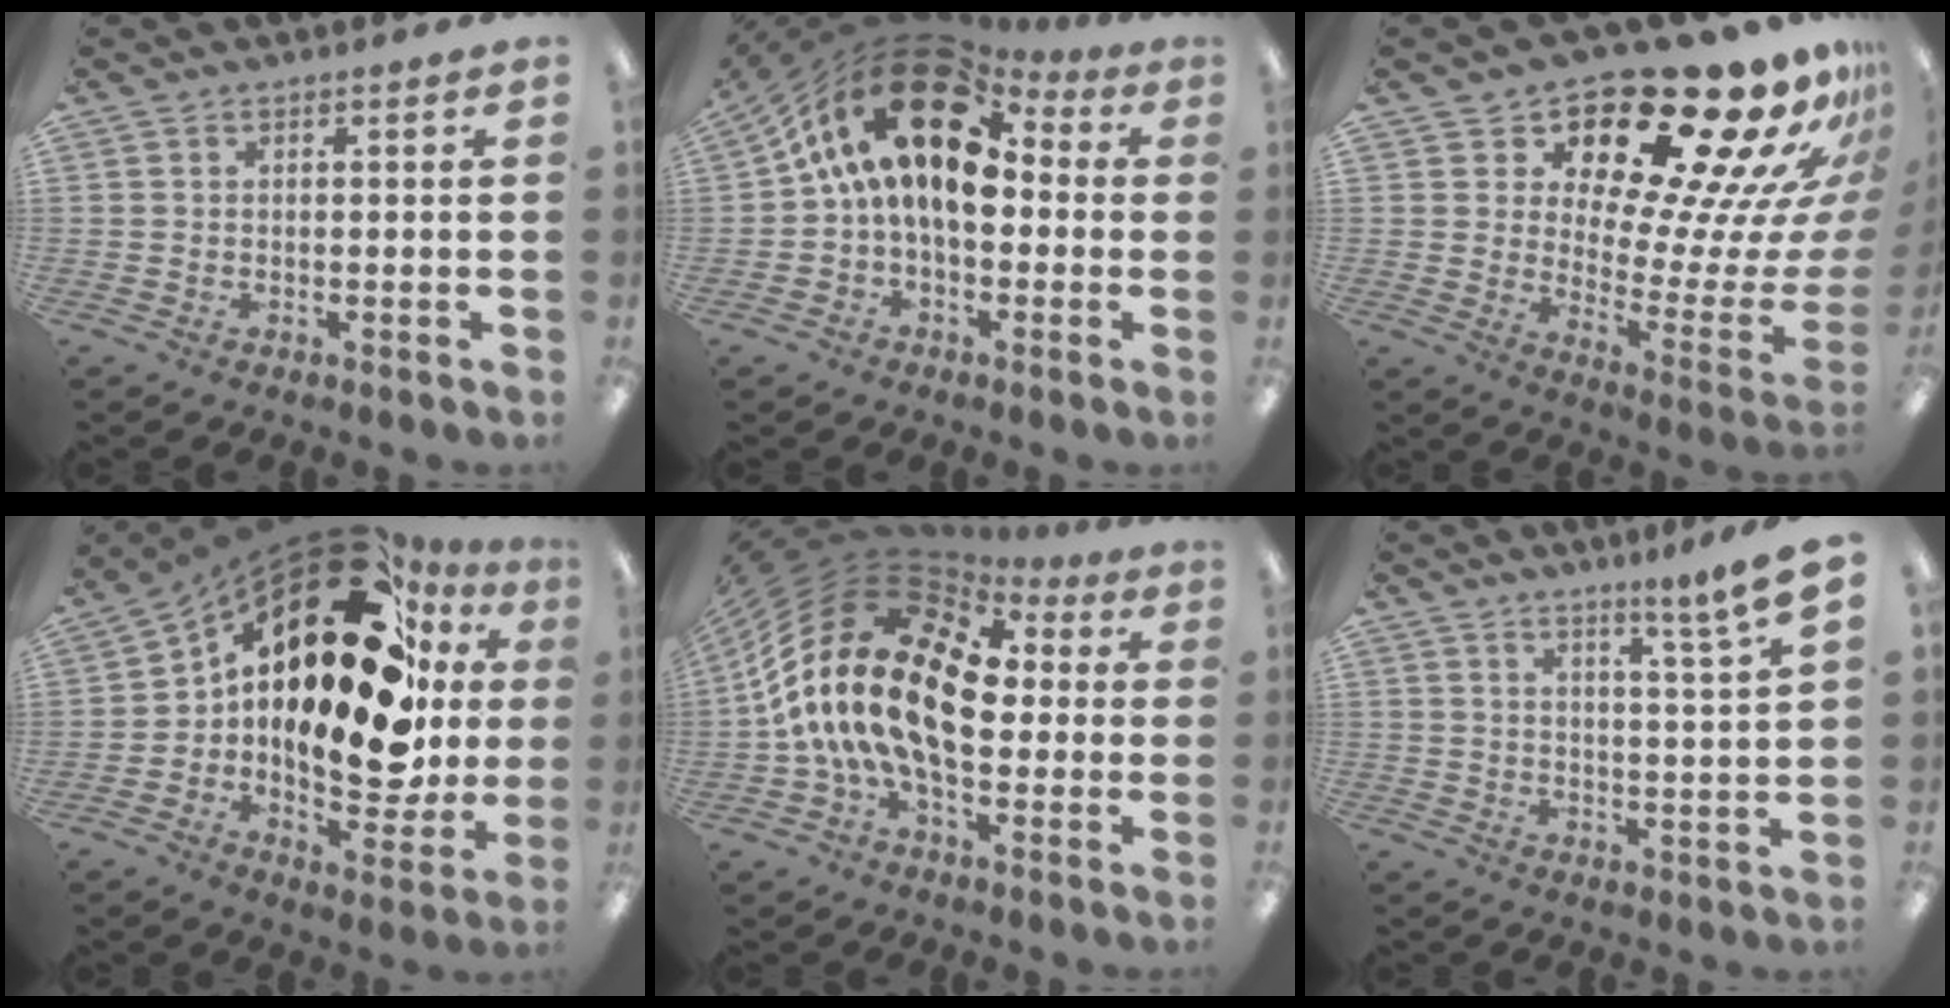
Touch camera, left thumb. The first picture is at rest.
{"total": 19.9, "force": [5.4, 11.2, 15.5], "torque": [-0.300, -0.010, 0.088]}
{"total": 25.8, "force": [19.4, 8.1, 14.9], "torque": [-0.195, -0.169, 0.329]}
{"total": 26.2, "force": [8.6, 13.3, 20.9], "torque": [-0.333, -0.065, 0.145]}
{"total": 23.9, "force": [-1.2, 14.3, 19.1], "torque": [-0.399, 0.011, -0.013]}
{"total": 9.0, "force": [6.9, -0.3, 5.9], "torque": [-0.082, -0.054, 0.105]}